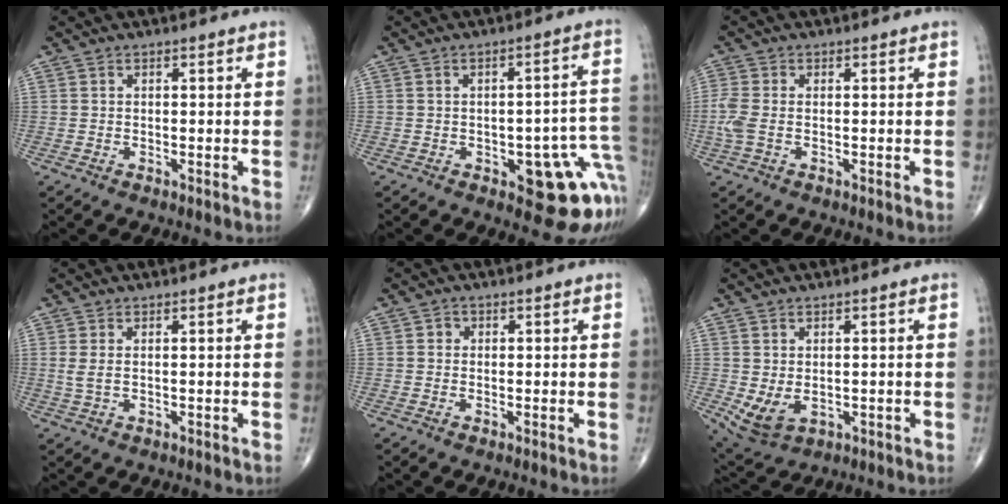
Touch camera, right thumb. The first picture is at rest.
{"total": 14.3, "force": [-4.8, 6.2, 12.0], "torque": [-0.083, 0.032, -0.044]}
{"total": 4.1, "force": [-0.7, 2.4, 3.3], "torque": [-0.101, 0.003, -0.016]}
{"total": 1.9, "force": [0.4, 0.7, 1.7], "torque": [-0.047, -0.002, 0.014]}
{"total": 1.2, "force": [0.2, 1.1, 0.3], "torque": [0.002, 0.002, 0.000]}
{"total": 5.7, "force": [-0.3, 3.8, 4.3], "torque": [-0.078, -0.005, 0.015]}